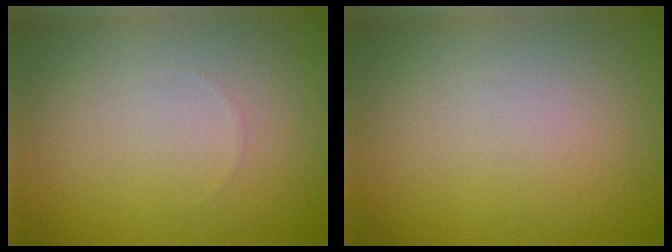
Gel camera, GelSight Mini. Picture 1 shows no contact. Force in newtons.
{"total": 0.0}